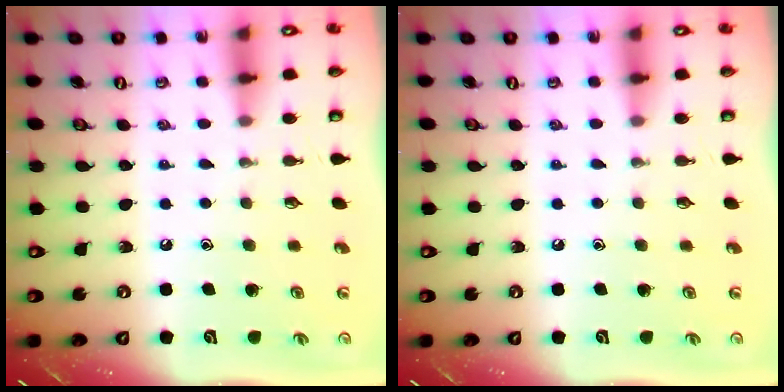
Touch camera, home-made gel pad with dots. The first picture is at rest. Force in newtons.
{"total": 0.0}